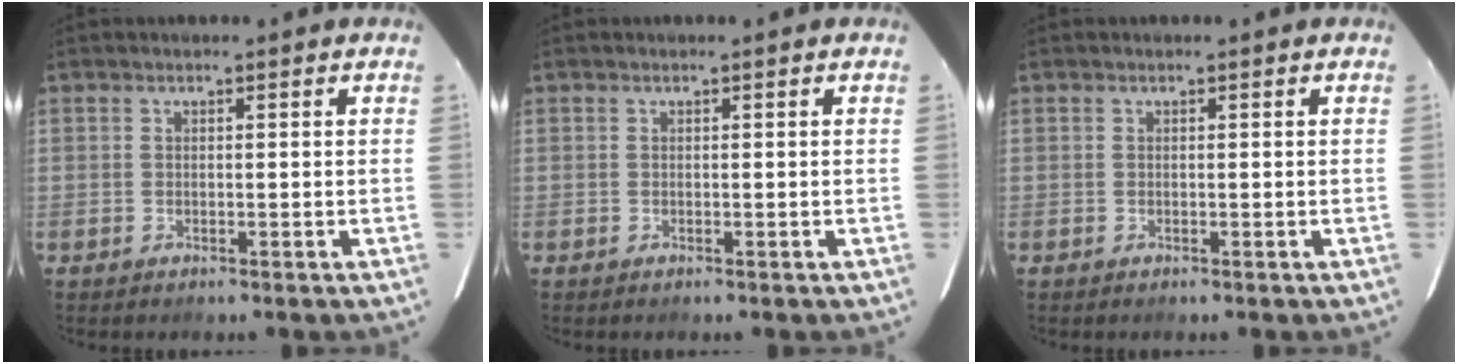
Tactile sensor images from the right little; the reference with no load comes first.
{"total": 0.0}
{"total": 0.0}